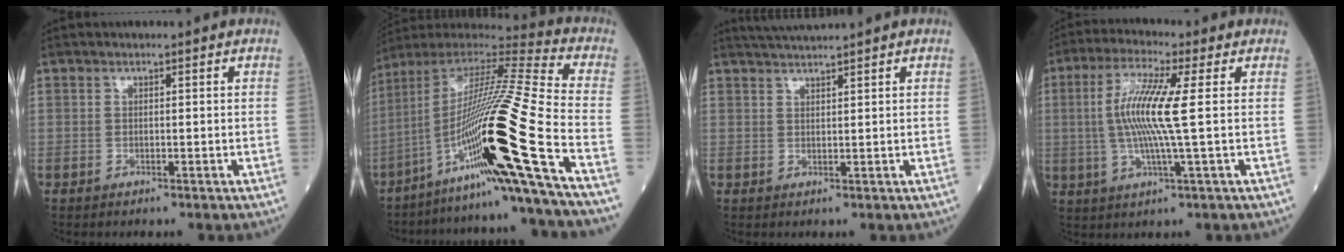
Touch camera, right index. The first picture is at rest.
{"total": 24.5, "force": [-10.7, -2.2, 21.9], "torque": [-0.393, -0.020, -0.192]}
{"total": 3.2, "force": [3.0, -1.0, 0.7], "torque": [-0.013, 0.012, 0.063]}
{"total": 9.9, "force": [0.8, -0.2, 9.8], "torque": [-0.210, 0.005, 0.014]}